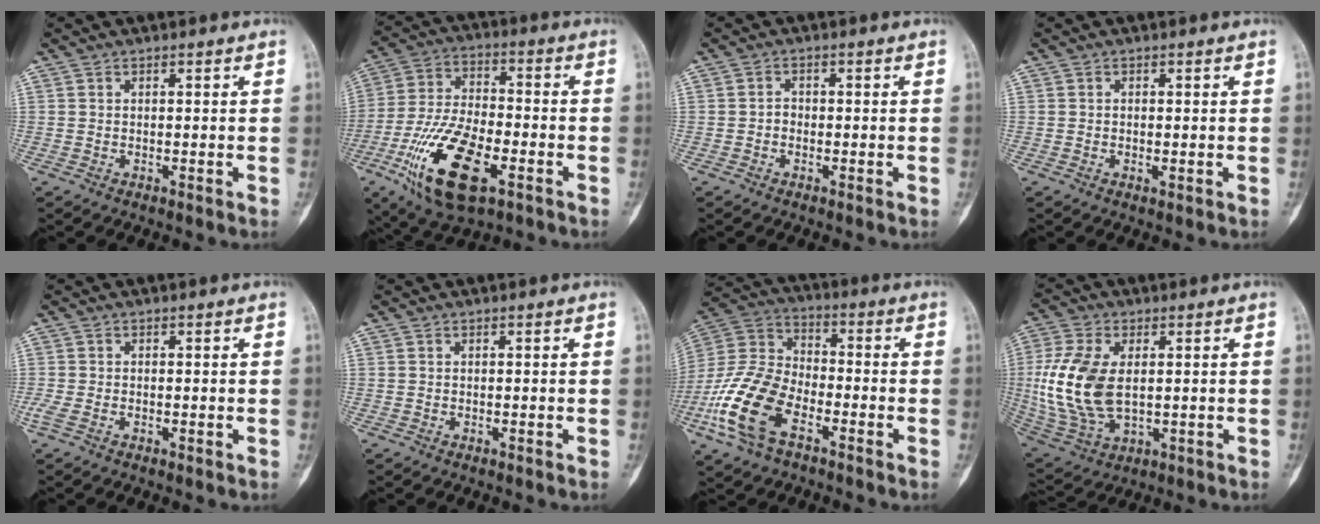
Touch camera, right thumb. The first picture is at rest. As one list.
[{"total": 18.3, "force": [-7.5, 8.1, 14.5], "torque": [-0.282, 0.017, -0.132]}, {"total": 1.4, "force": [-0.5, 1.2, 0.6], "torque": [0.000, 0.007, -0.011]}, {"total": 0.9, "force": [-0.1, 0.5, 0.8], "torque": [-0.014, -0.003, -0.002]}, {"total": 1.8, "force": [-0.6, 1.0, 1.4], "torque": [-0.045, 0.000, -0.014]}, {"total": 0.0}, {"total": 16.4, "force": [-7.2, 9.0, 11.6], "torque": [-0.247, 0.033, -0.147]}, {"total": 16.4, "force": [0.9, 9.6, 13.3], "torque": [-0.291, -0.008, 0.029]}]